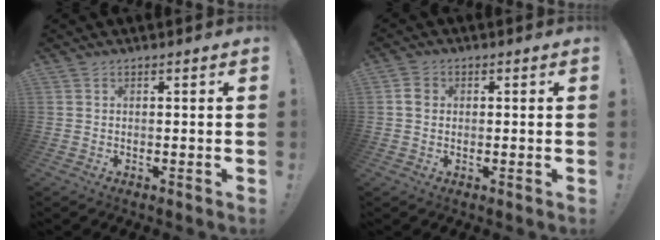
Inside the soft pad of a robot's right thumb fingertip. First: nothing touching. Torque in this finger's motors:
{"motor_torque": [-0.24, 0.16, 0.06, -0.19, -0.03]}